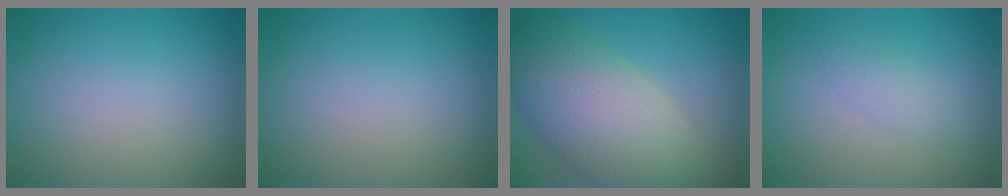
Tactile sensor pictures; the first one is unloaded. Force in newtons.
{"total": 0.0}
{"total": 9.7, "press": 9.7, "slide": 0.6}
{"total": 1.5, "press": 1.5, "slide": 0.1}